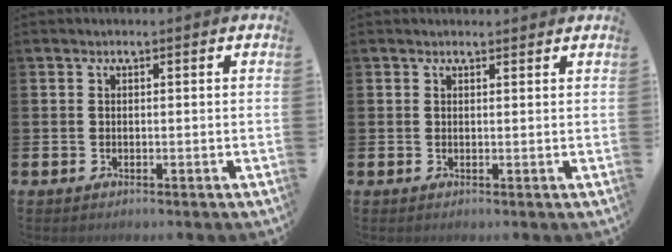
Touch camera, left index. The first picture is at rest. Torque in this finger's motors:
{"motor_torque": [0.33, -0.43, 0.00, -0.01]}